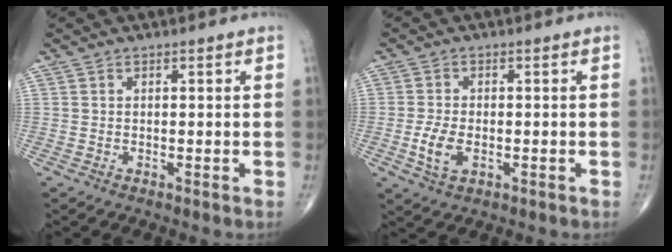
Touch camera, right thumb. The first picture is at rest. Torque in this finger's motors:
{"motor_torque": [0.17, -0.07, 0.55, -0.02, 0.13]}